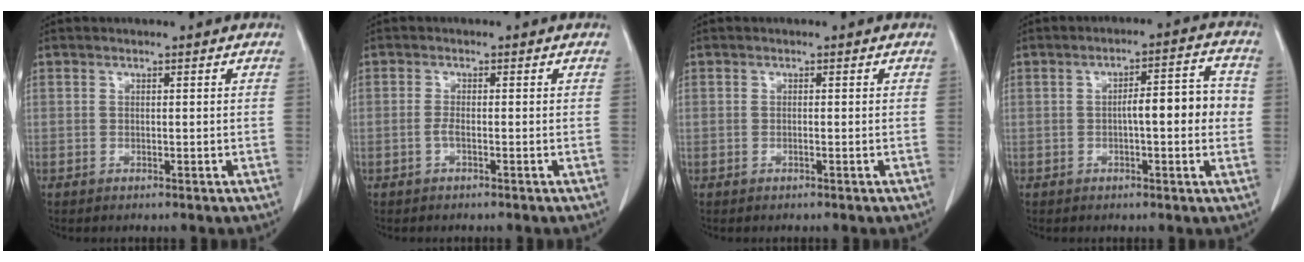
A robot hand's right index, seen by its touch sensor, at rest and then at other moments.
{"total": 1.1, "force": [-0.5, 0.1, 1.0], "torque": [-0.019, 0.001, -0.012]}
{"total": 0.0}
{"total": 7.6, "force": [-0.3, 1.6, 7.4], "torque": [-0.104, 0.023, -0.004]}